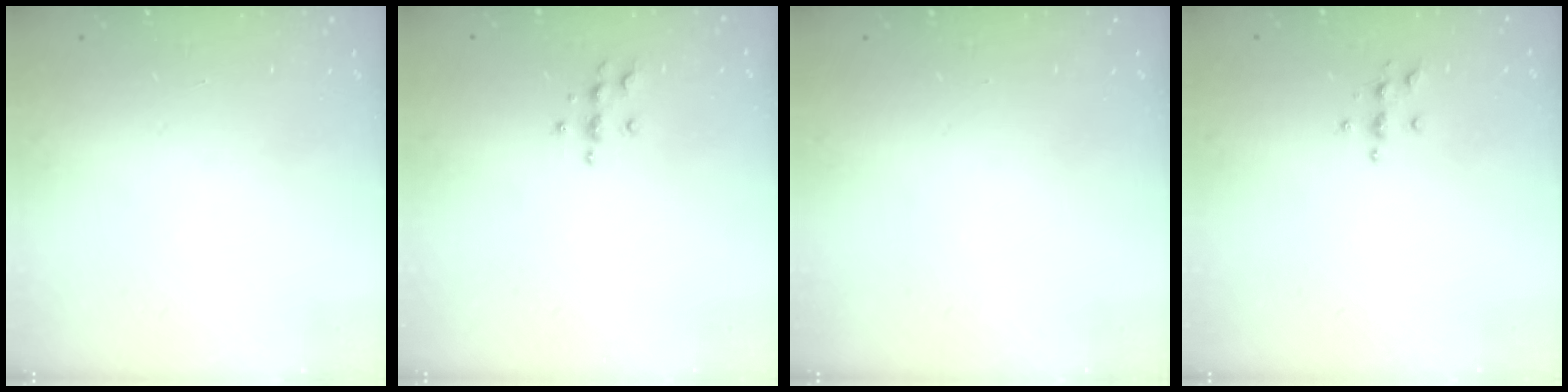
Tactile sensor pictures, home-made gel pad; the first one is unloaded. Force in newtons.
{"total": 5.6, "press": 5.5, "slide": 0.7}
{"total": 0.0}
{"total": 3.6, "press": 3.6, "slide": 0.4}